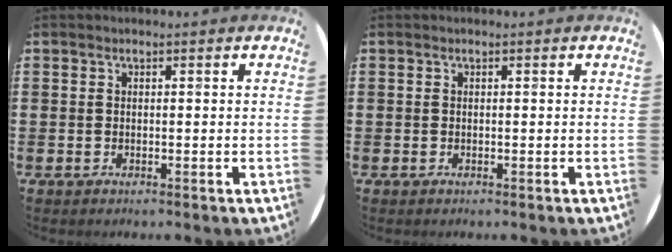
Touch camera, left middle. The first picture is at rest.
{"total": 0.0}